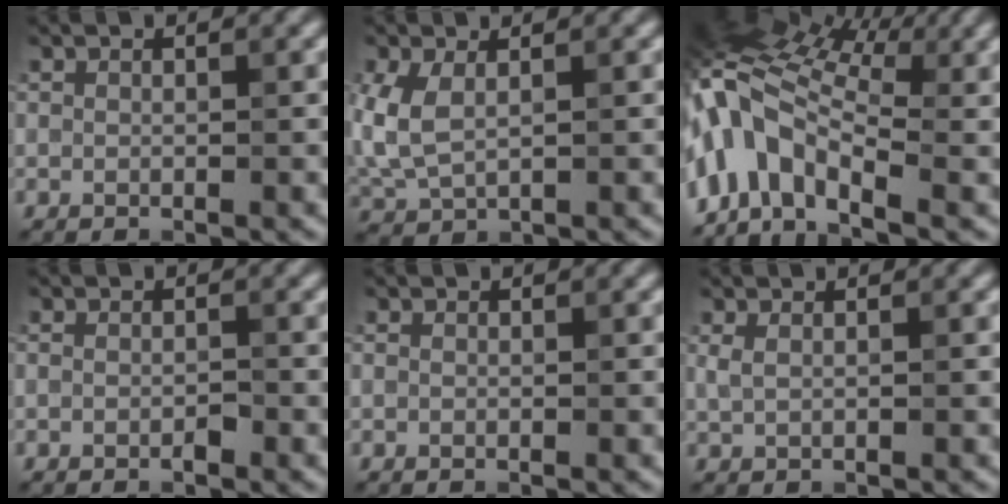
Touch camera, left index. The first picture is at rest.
{"total": 4.0, "force": [0.5, 2.4, 3.2], "torque": [-0.089, 0.000, 0.013]}
{"total": 11.0, "force": [-1.5, 5.8, 9.2], "torque": [-0.185, 0.022, -0.044]}
{"total": 0.8, "force": [-0.5, 0.4, 0.5], "torque": [-0.008, -0.001, -0.009]}
{"total": 0.0}
{"total": 1.0, "force": [0.4, 0.4, 0.8], "torque": [-0.018, 0.001, 0.010]}